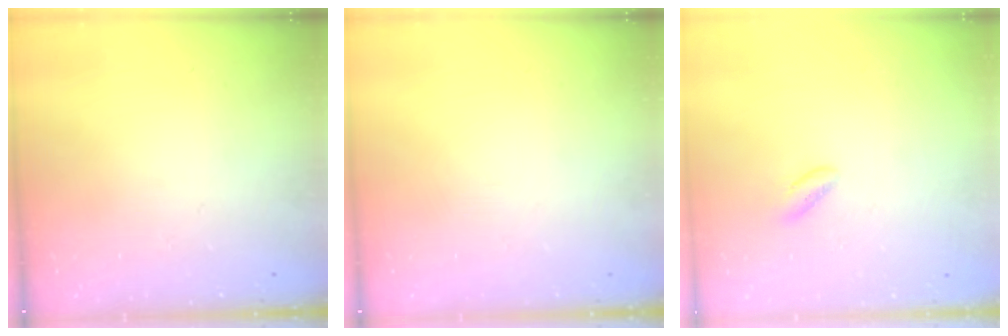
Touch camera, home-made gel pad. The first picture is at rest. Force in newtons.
{"total": 0.0}
{"total": 1.1, "press": 0.9, "slide": 0.6}